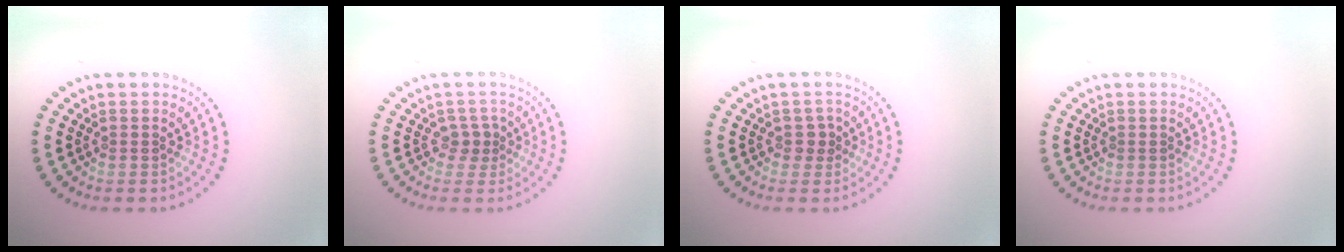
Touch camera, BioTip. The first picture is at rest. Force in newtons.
{"total": 1.5, "press": 1.2, "slide": 0.9}
{"total": 1.3, "press": 1.1, "slide": 0.7}
{"total": 0.0}